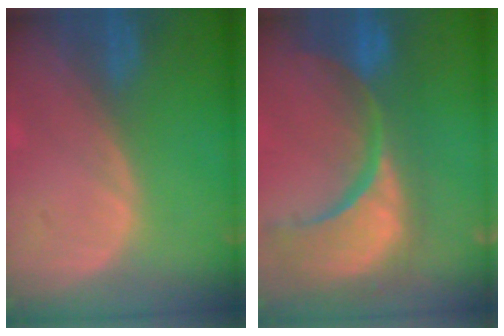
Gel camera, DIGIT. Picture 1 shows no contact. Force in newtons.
{"total": 15.4, "press": 12.1, "slide": 9.6}